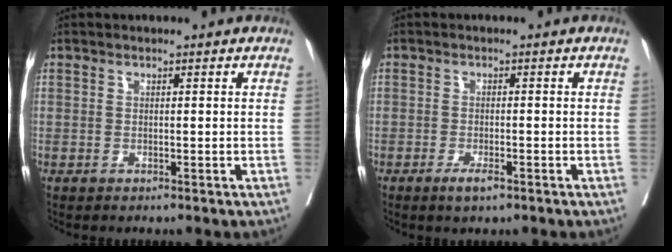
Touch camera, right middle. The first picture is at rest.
{"total": 2.3, "force": [-1.4, 0.5, 1.7], "torque": [-0.030, -0.001, -0.023]}